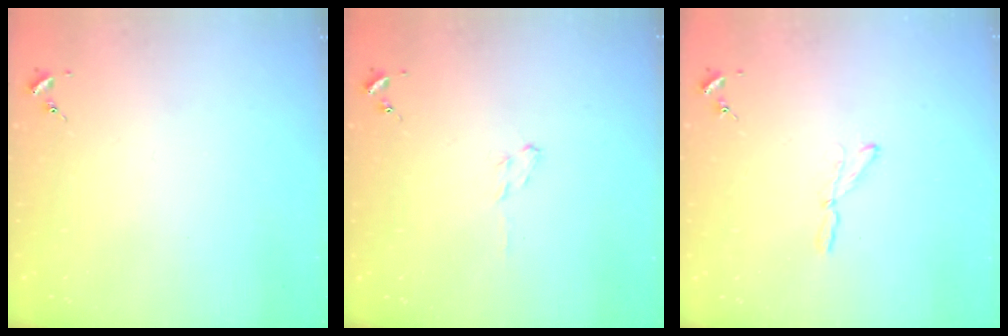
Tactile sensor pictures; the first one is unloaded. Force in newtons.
{"total": 3.8, "press": 3.7, "slide": 0.5}
{"total": 3.9, "press": 3.9, "slide": 0.3}